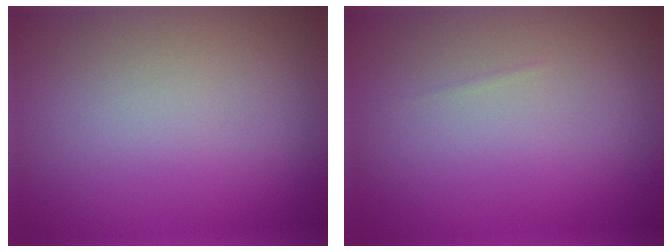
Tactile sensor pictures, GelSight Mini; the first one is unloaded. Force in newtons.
{"total": 0.0}